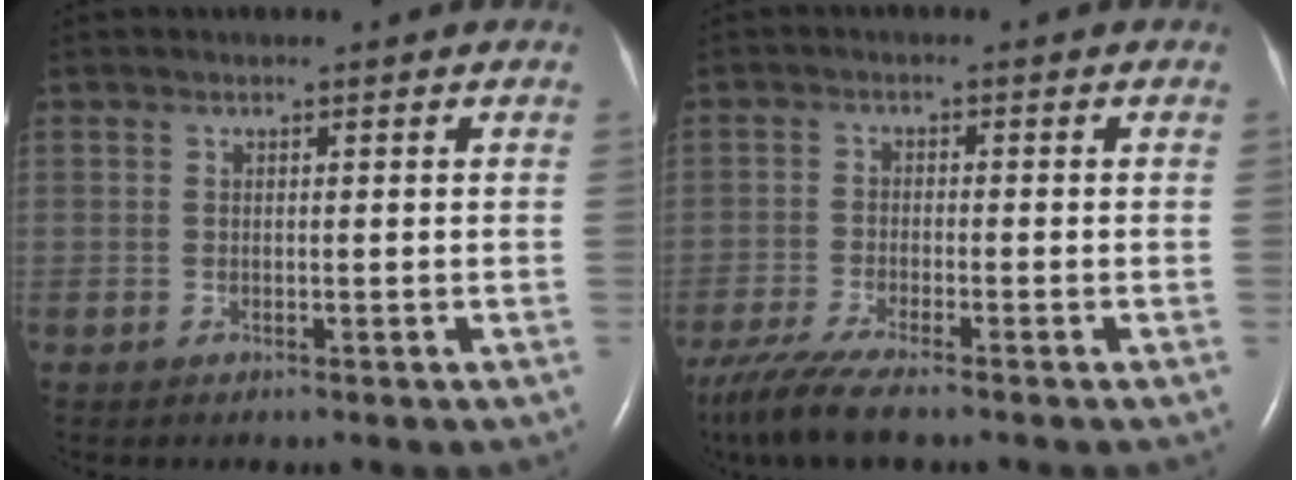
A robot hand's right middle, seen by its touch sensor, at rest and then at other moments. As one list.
[{"total": 7.8, "force": [-6.2, 0.3, 4.7], "torque": [-0.090, -0.025, -0.111]}]